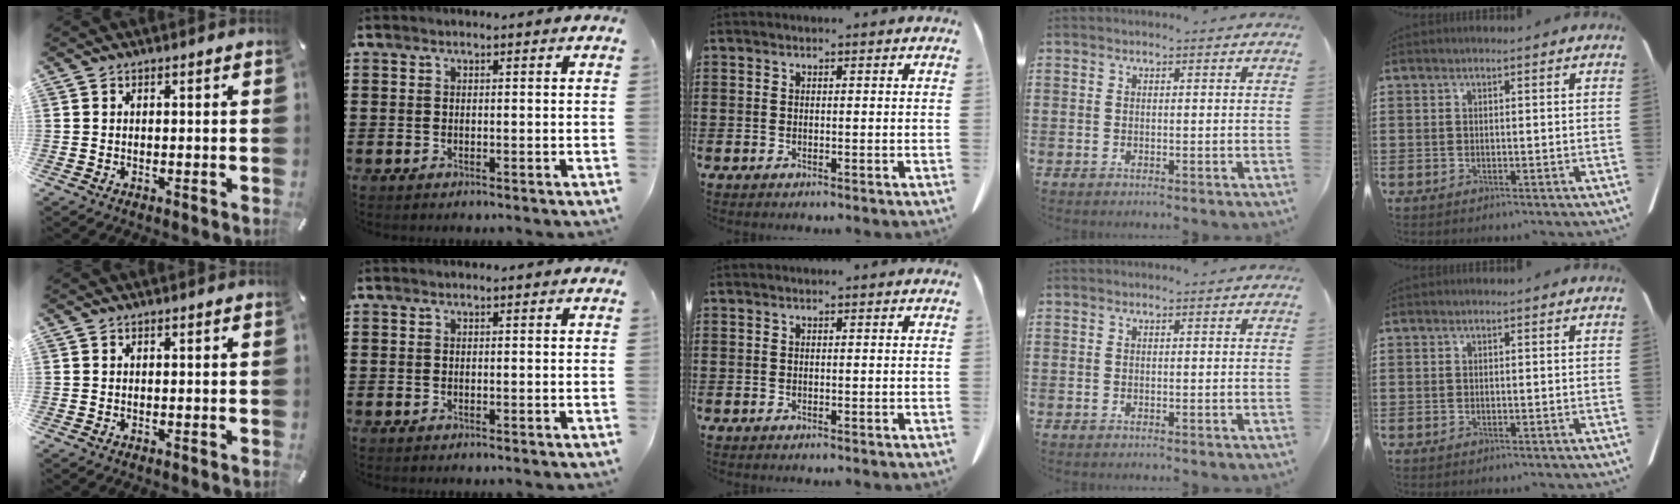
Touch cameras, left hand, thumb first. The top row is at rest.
{}